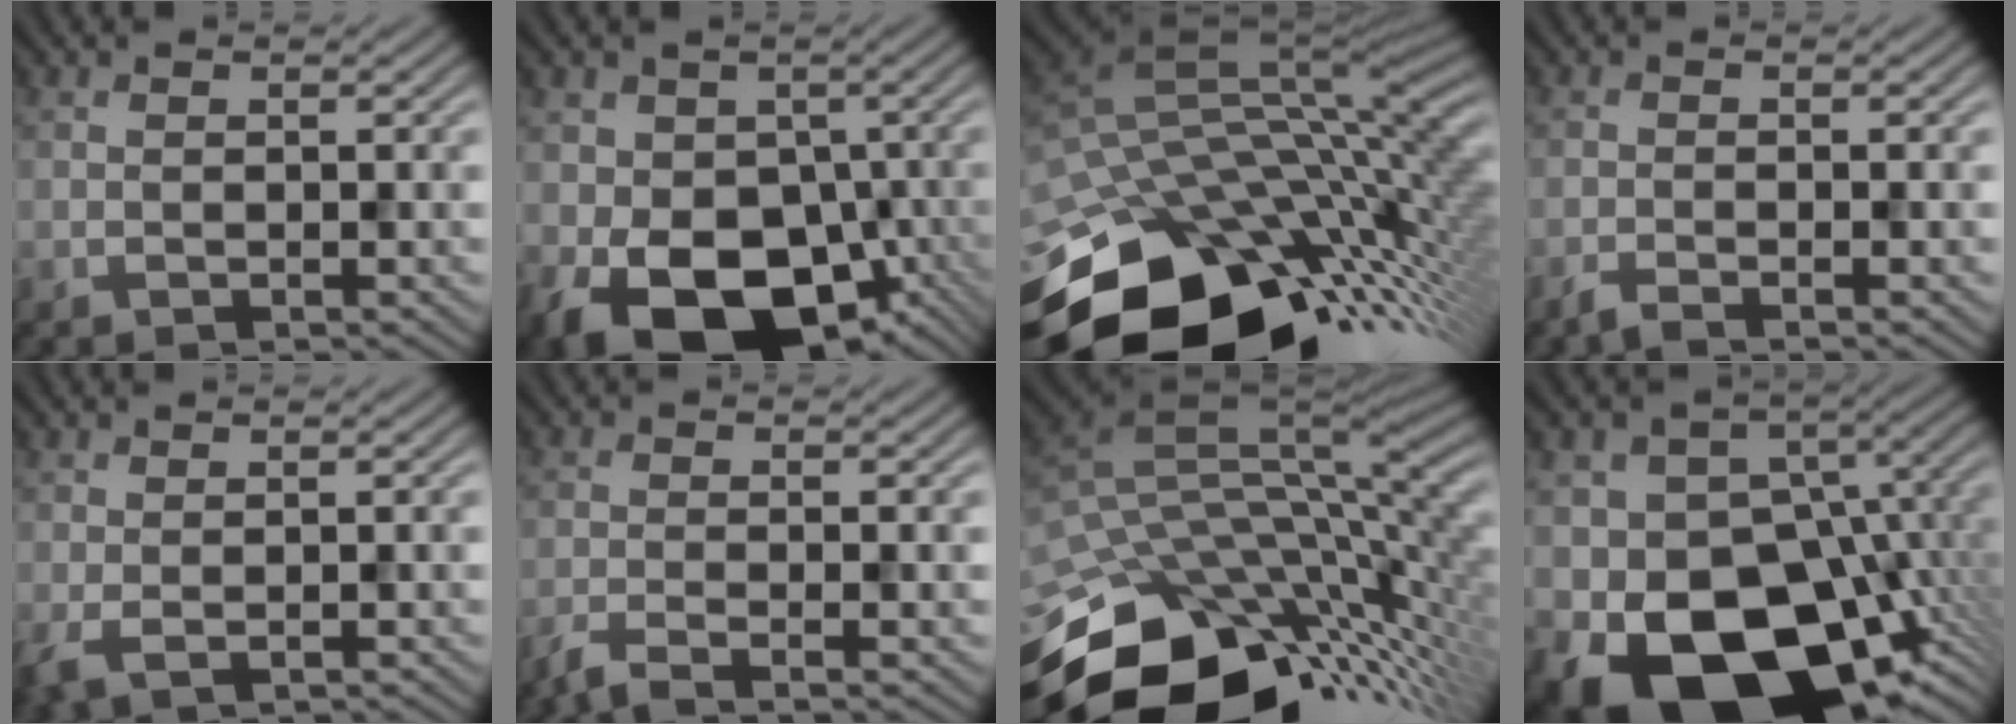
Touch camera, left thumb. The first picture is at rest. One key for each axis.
{"total": 15.1, "fx": -5.1, "fy": 11.0, "fz": 9.0, "tx": -0.157, "ty": -0.038, "tz": -0.074}
{"total": 18.4, "fx": -7.9, "fy": 11.1, "fz": 12.4, "tx": -0.233, "ty": -0.012, "tz": -0.128}
{"total": 1.6, "fx": -1.3, "fy": 0.0, "fz": 0.9, "tx": -0.016, "ty": -0.001, "tz": -0.031}
{"total": 2.2, "fx": -0.7, "fy": 0.8, "fz": 1.9, "tx": -0.054, "ty": -0.003, "tz": -0.016}
{"total": 2.8, "fx": -2.0, "fy": 0.3, "fz": 1.9, "tx": -0.031, "ty": -0.004, "tz": -0.054}
{"total": 16.0, "fx": -7.0, "fy": 7.9, "fz": 12.0, "tx": -0.229, "ty": -0.017, "tz": -0.127}
{"total": 19.9, "fx": -8.3, "fy": 13.3, "fz": 12.2, "tx": -0.210, "ty": -0.035, "tz": -0.121}